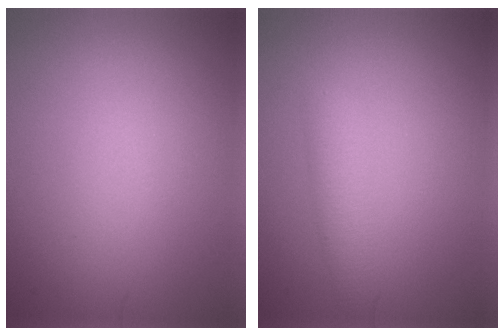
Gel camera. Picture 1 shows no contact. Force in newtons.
{"total": 1.9, "press": 1.9, "slide": 0.1}